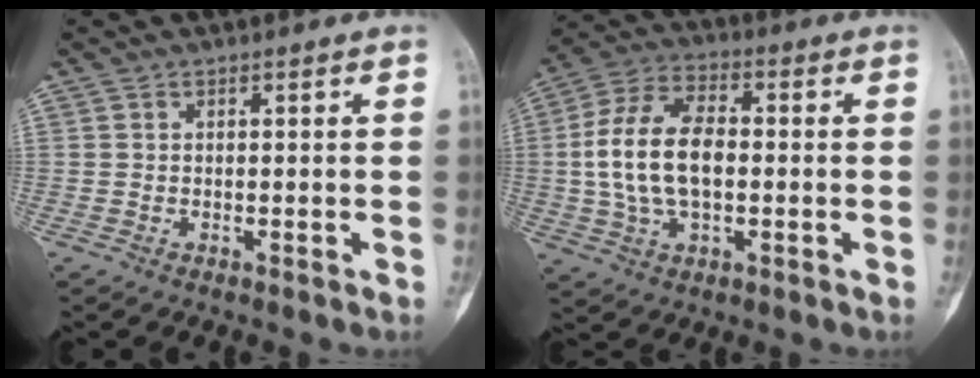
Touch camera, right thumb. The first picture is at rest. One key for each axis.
{"total": 14.4, "fx": -0.1, "fy": 8.3, "fz": 11.7, "tx": -0.227, "ty": 0.022, "tz": -0.006}